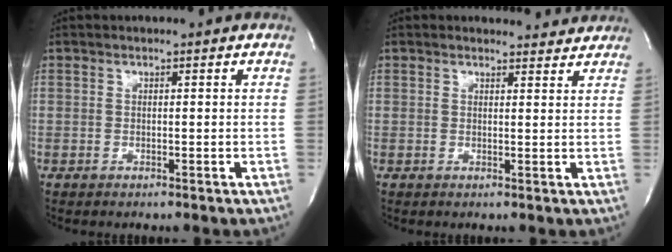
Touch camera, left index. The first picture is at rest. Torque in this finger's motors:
{"motor_torque": [0.66, -0.89, 0.02, -0.01]}